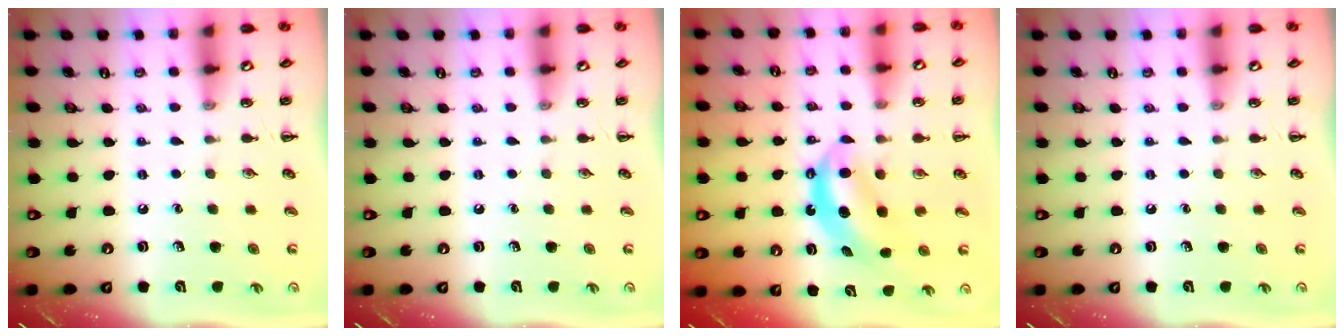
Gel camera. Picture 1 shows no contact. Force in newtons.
{"total": 0.0}
{"total": 6.5, "press": 6.5, "slide": 0.5}
{"total": 0.0}